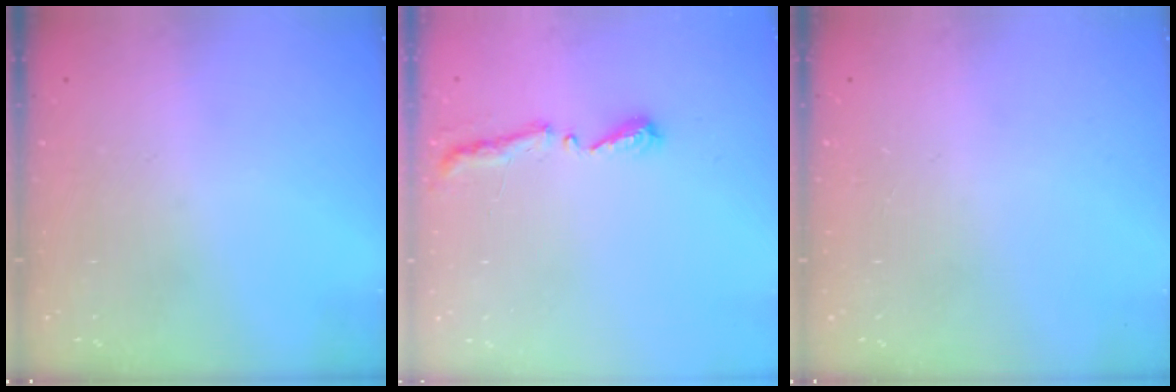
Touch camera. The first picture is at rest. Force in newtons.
{"total": 5.1, "press": 5.0, "slide": 0.6}
{"total": 0.0}